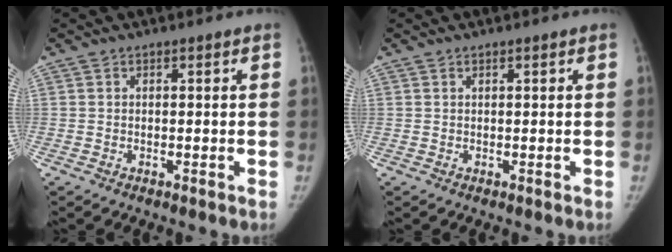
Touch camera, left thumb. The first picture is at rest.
{"total": 0.0}